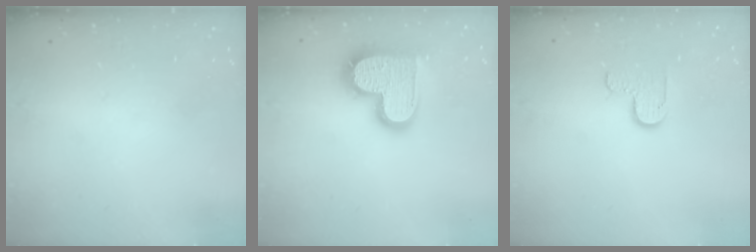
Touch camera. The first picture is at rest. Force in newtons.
{"total": 17.5, "press": 17.4, "slide": 1.3}
{"total": 5.7, "press": 5.7, "slide": 0.5}